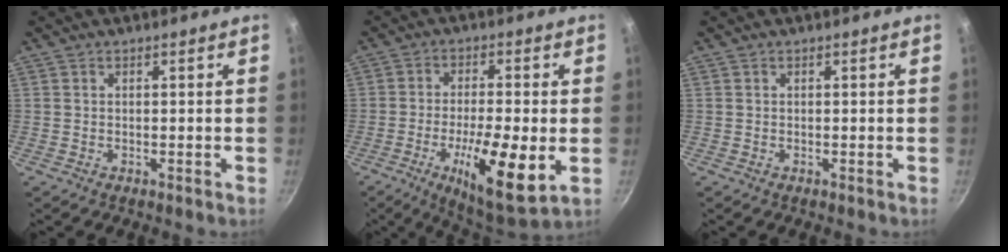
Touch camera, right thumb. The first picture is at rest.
{"total": 14.6, "force": [-3.7, 3.9, 13.5], "torque": [-0.222, 0.003, -0.060]}
{"total": 0.0}